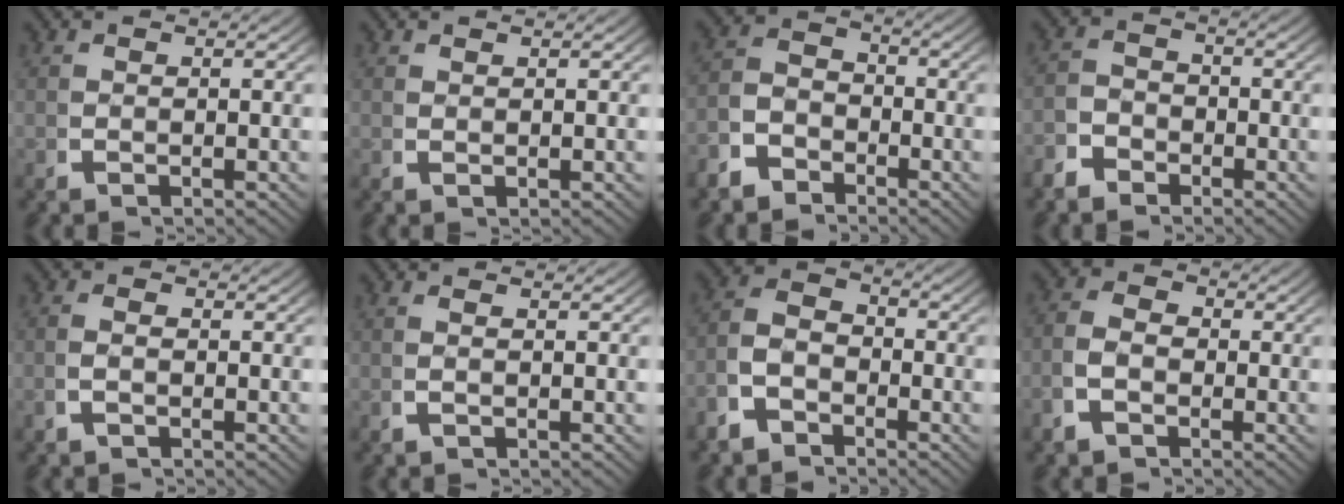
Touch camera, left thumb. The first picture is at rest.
{"total": 0.7, "force": [0.7, -0.2, 0.1], "torque": [-0.005, -0.002, 0.018]}
{"total": 4.3, "force": [-2.3, 3.1, 1.9], "torque": [-0.027, -0.015, -0.041]}
{"total": 2.5, "force": [-1.9, 1.6, 0.7], "torque": [-0.005, -0.012, -0.036]}
{"total": 1.1, "force": [-0.7, 0.5, 0.7], "torque": [-0.020, -0.002, -0.011]}
{"total": 0.6, "force": [-0.3, -0.3, 0.4], "torque": [-0.017, -0.001, 0.000]}
{"total": 5.1, "force": [-1.6, 3.8, 3.0], "torque": [-0.059, -0.016, -0.029]}
{"total": 3.3, "force": [-0.9, 2.6, 2.0], "torque": [-0.039, -0.009, -0.018]}